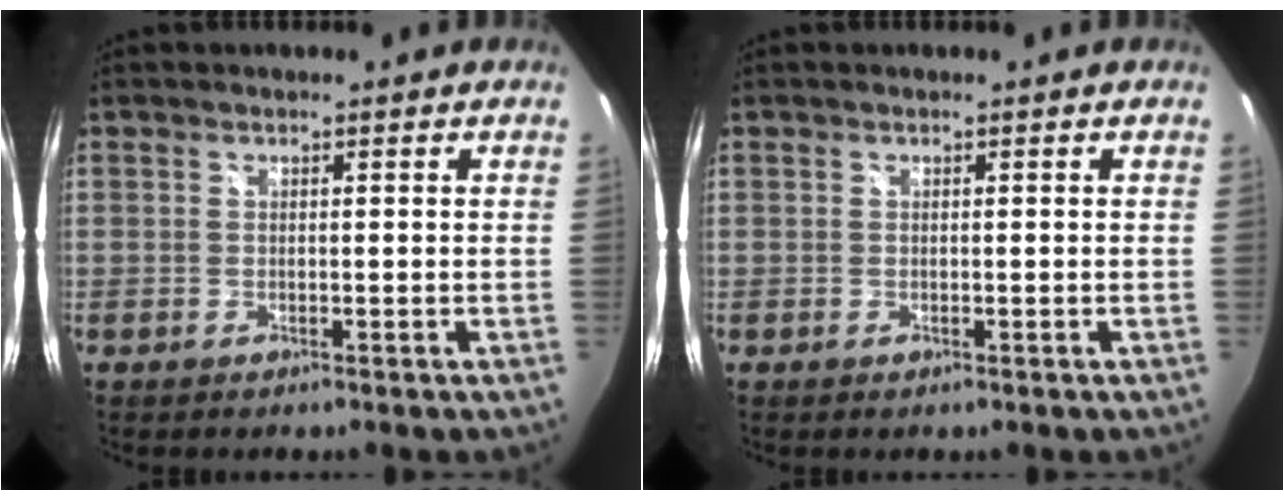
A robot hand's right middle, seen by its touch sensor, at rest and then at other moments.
{"total": 0.0}